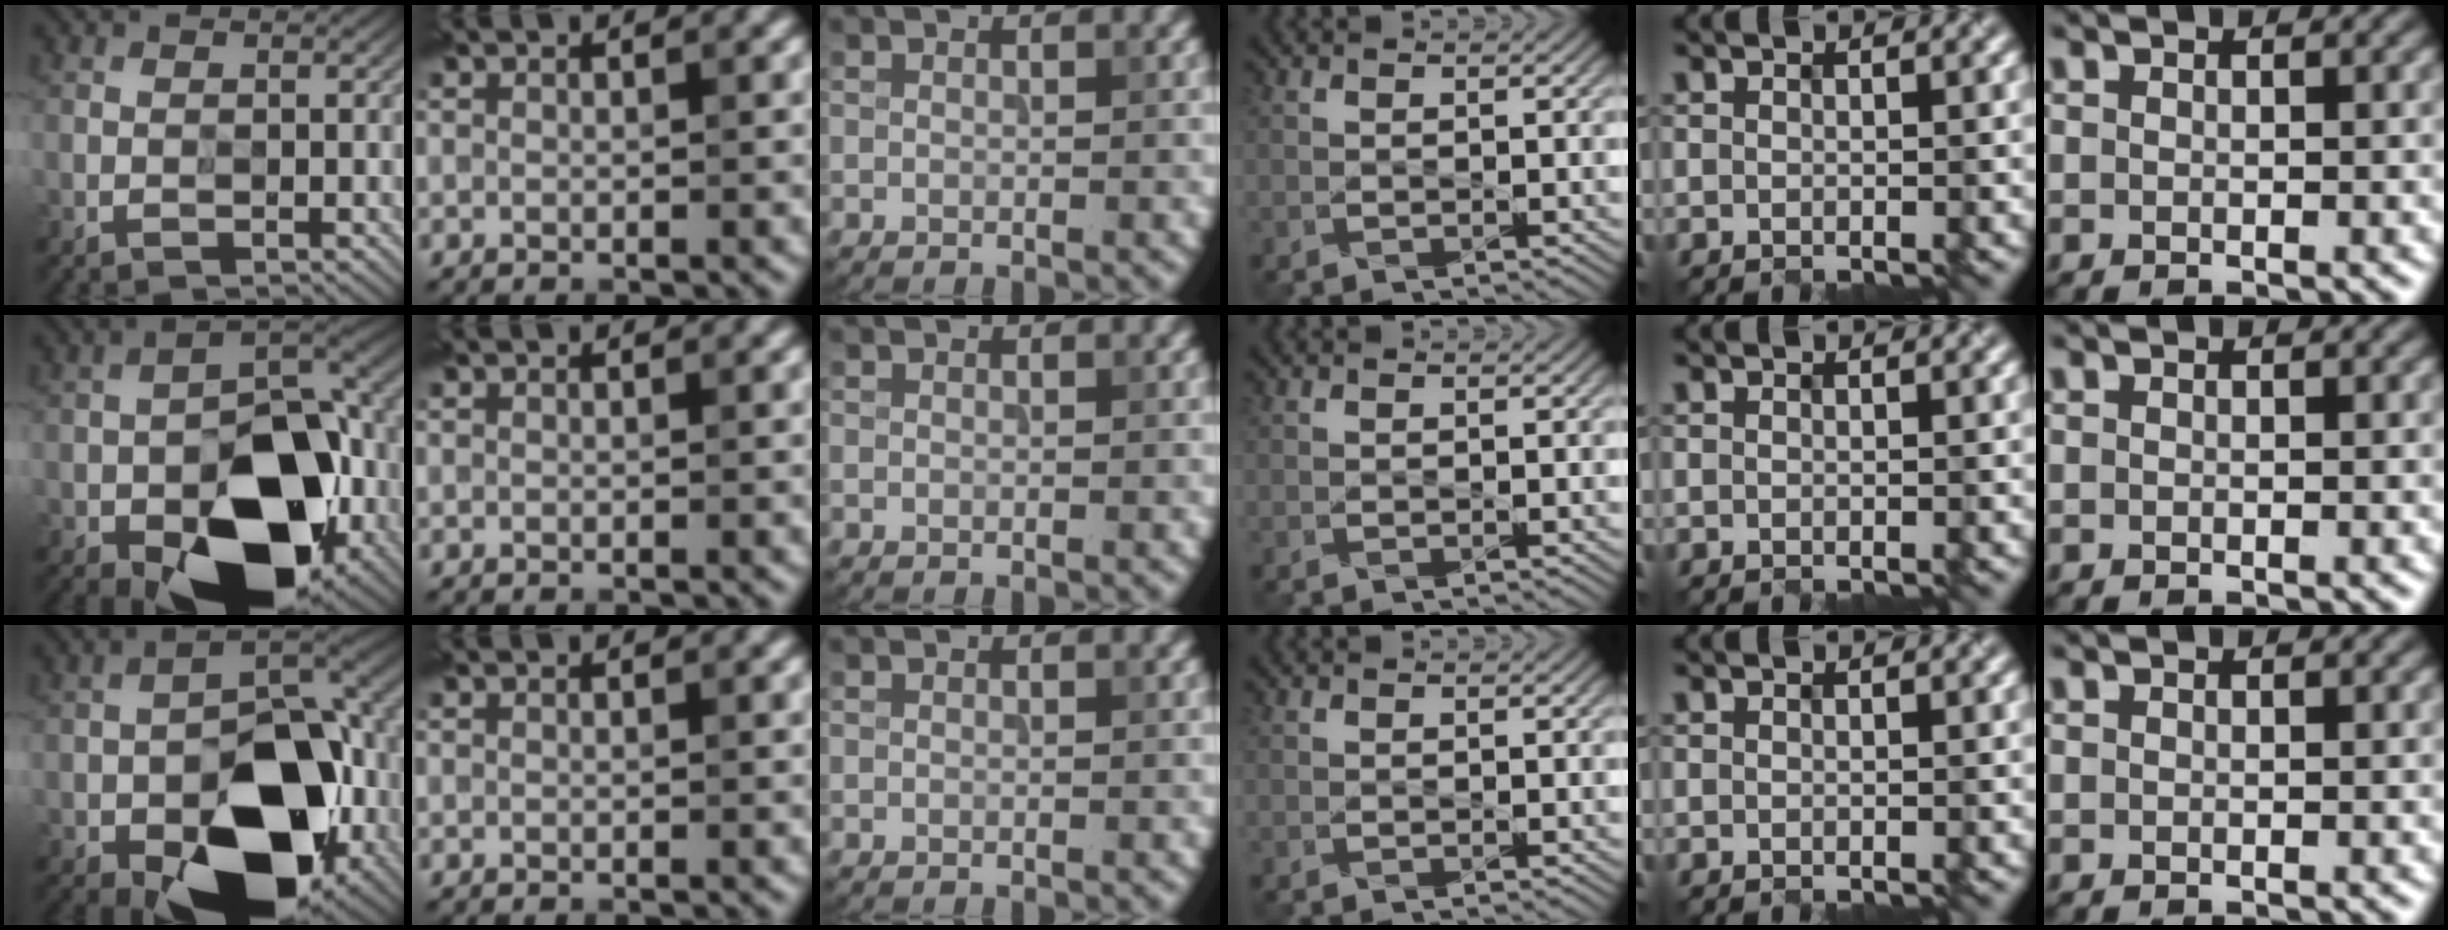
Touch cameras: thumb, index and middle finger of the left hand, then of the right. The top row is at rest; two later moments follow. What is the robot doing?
{"motion": "wipe", "object": "glasses"}